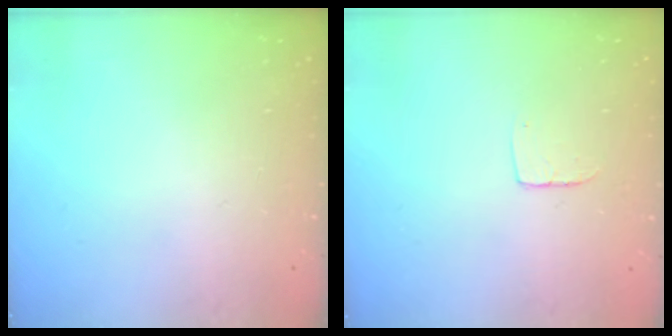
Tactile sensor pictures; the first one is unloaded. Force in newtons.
{"total": 3.8, "press": 3.8, "slide": 0.2}